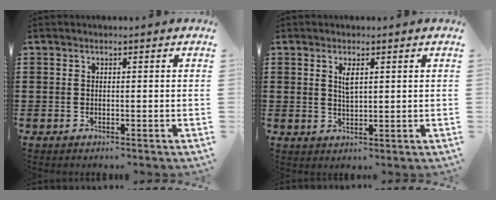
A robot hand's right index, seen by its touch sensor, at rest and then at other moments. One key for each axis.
{"total": 2.4, "fx": 1.0, "fy": 0.8, "fz": 2.1, "tx": -0.037, "ty": 0.000, "tz": 0.014}